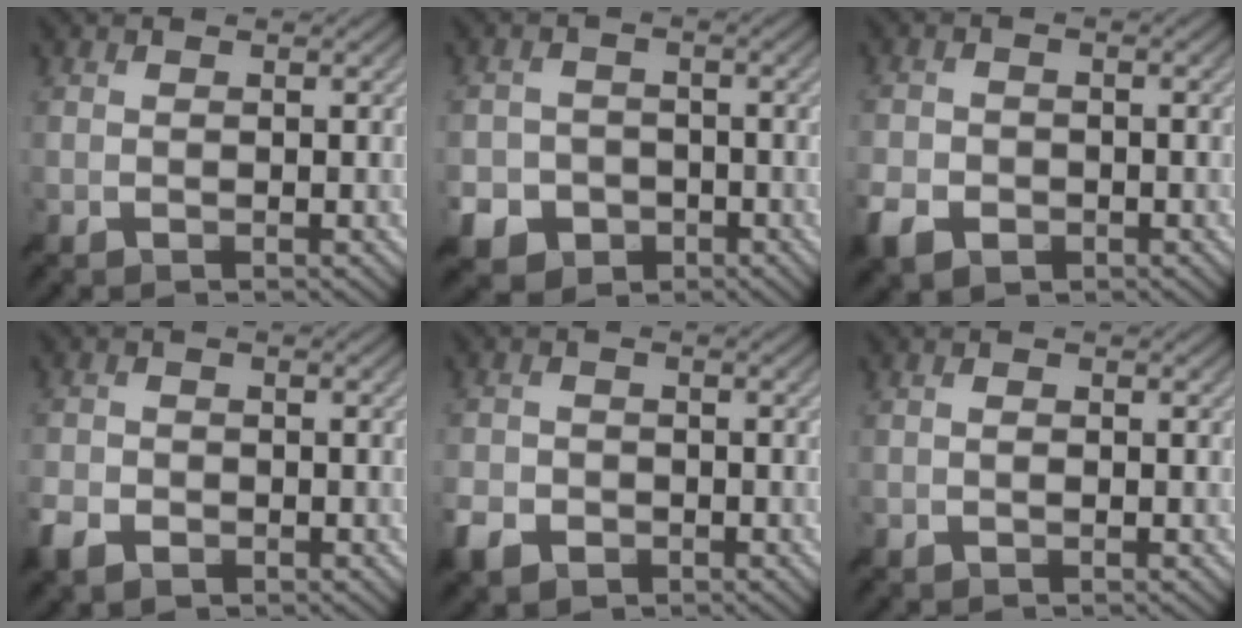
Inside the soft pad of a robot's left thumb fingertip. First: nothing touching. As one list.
[{"total": 6.8, "force": [-3.4, 5.7, 1.7], "torque": [-0.040, -0.022, -0.077]}, {"total": 4.6, "force": [-2.4, 3.2, 2.3], "torque": [-0.059, -0.010, -0.052]}, {"total": 3.8, "force": [-2.2, 2.4, 1.9], "torque": [-0.049, -0.010, -0.050]}, {"total": 4.1, "force": [-2.3, 2.8, 1.9], "torque": [-0.051, -0.009, -0.053]}, {"total": 0.7, "force": [-0.2, 0.3, 0.6], "torque": [-0.013, 0.001, -0.004]}]